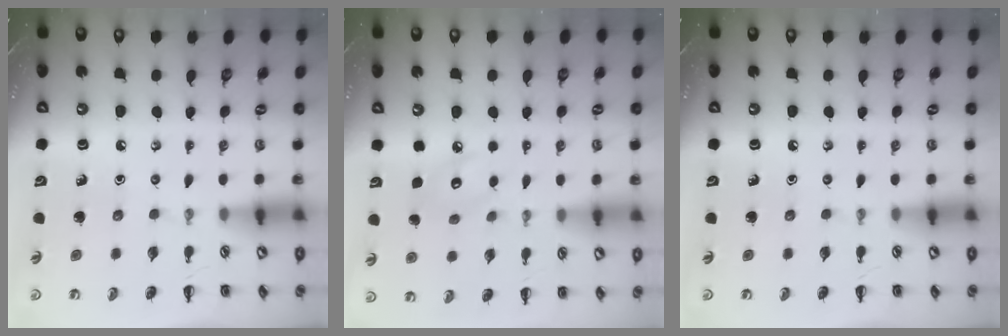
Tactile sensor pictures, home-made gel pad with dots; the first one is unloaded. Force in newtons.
{"total": 6.1, "press": 6.0, "slide": 0.9}
{"total": 0.0}